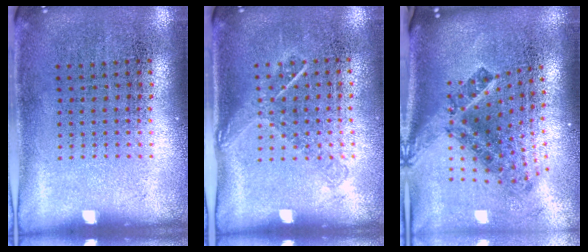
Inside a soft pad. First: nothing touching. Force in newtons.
{"total": 1.2, "press": 0.9, "slide": 0.9}
{"total": 2.7, "press": 1.6, "slide": 2.1}